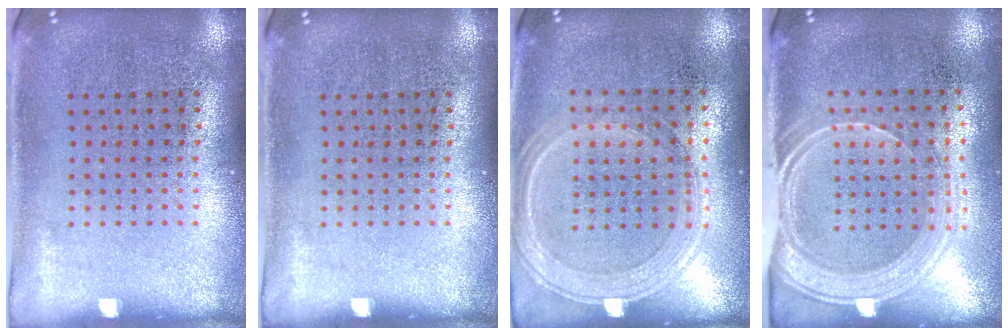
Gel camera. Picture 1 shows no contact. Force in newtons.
{"total": 0.0}
{"total": 0.7, "press": 0.7, "slide": 0.2}
{"total": 1.9, "press": 1.6, "slide": 1.0}